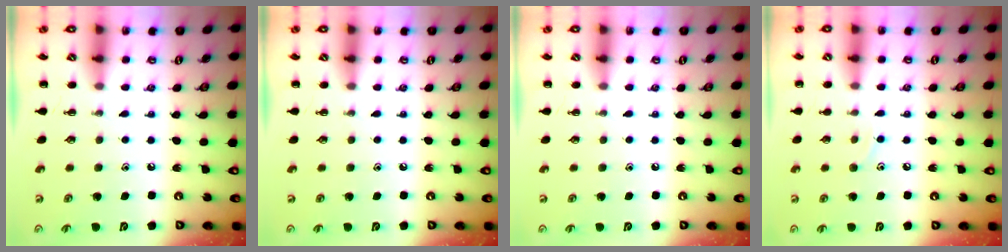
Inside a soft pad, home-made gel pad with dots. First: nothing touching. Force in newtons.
{"total": 0.0}
{"total": 0.0}
{"total": 5.7, "press": 5.5, "slide": 1.3}